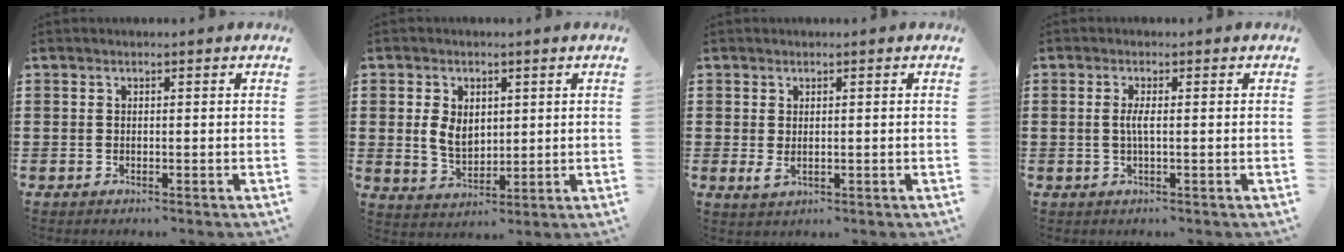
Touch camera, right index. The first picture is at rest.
{"total": 5.0, "force": [0.9, 3.6, 3.3], "torque": [-0.082, 0.008, 0.013]}
{"total": 1.7, "force": [0.0, 0.8, 1.5], "torque": [-0.029, 0.000, 0.001]}
{"total": 2.1, "force": [-0.1, 0.2, 2.1], "torque": [-0.049, -0.006, -0.006]}